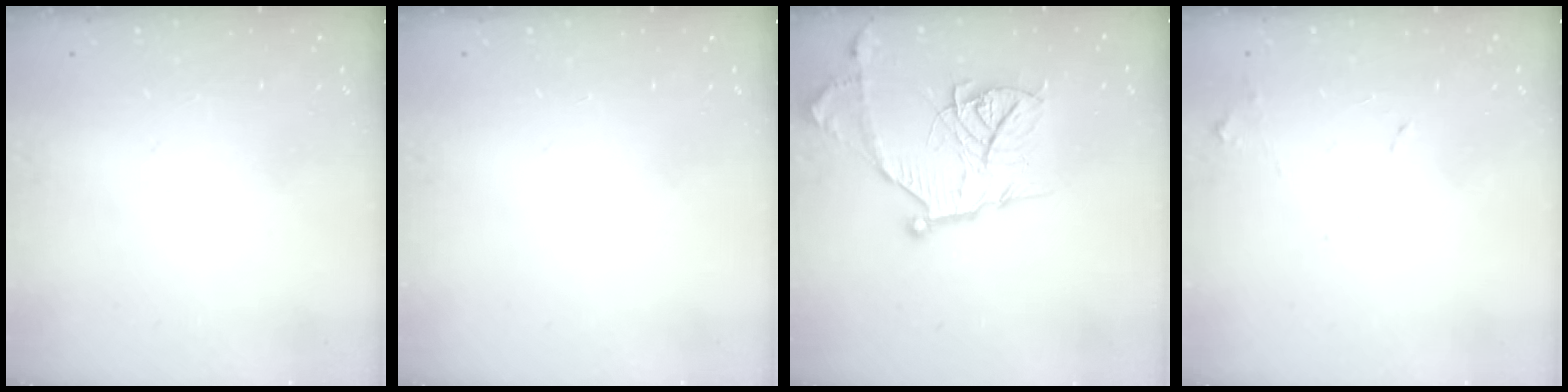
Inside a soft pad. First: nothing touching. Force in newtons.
{"total": 0.0}
{"total": 17.5, "press": 17.4, "slide": 1.6}
{"total": 7.6, "press": 7.6, "slide": 0.6}